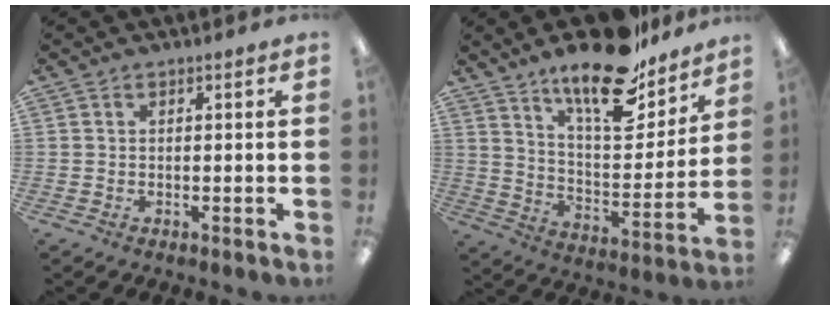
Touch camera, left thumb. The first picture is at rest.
{"total": 20.0, "force": [15.3, 7.0, 10.9], "torque": [-0.172, -0.101, 0.258]}